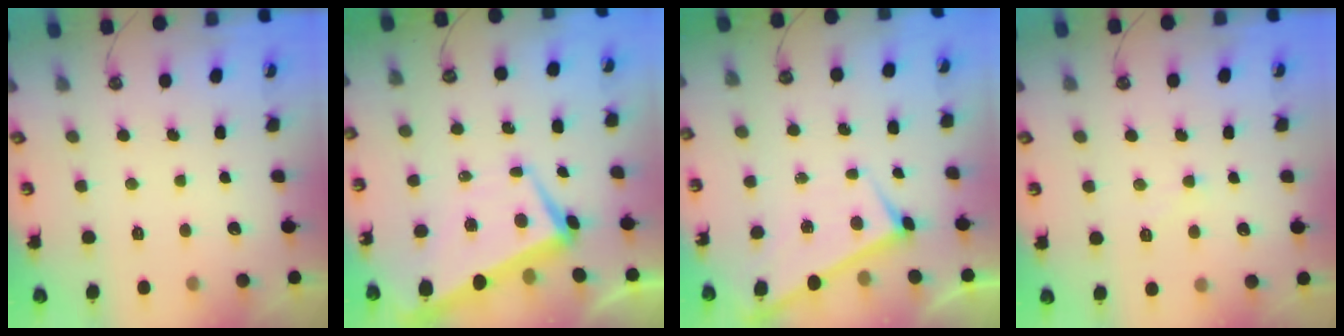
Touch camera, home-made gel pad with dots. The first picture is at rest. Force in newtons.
{"total": 2.0, "press": 1.6, "slide": 1.2}
{"total": 1.2, "press": 1.1, "slide": 0.6}
{"total": 1.1, "press": 1.0, "slide": 0.4}